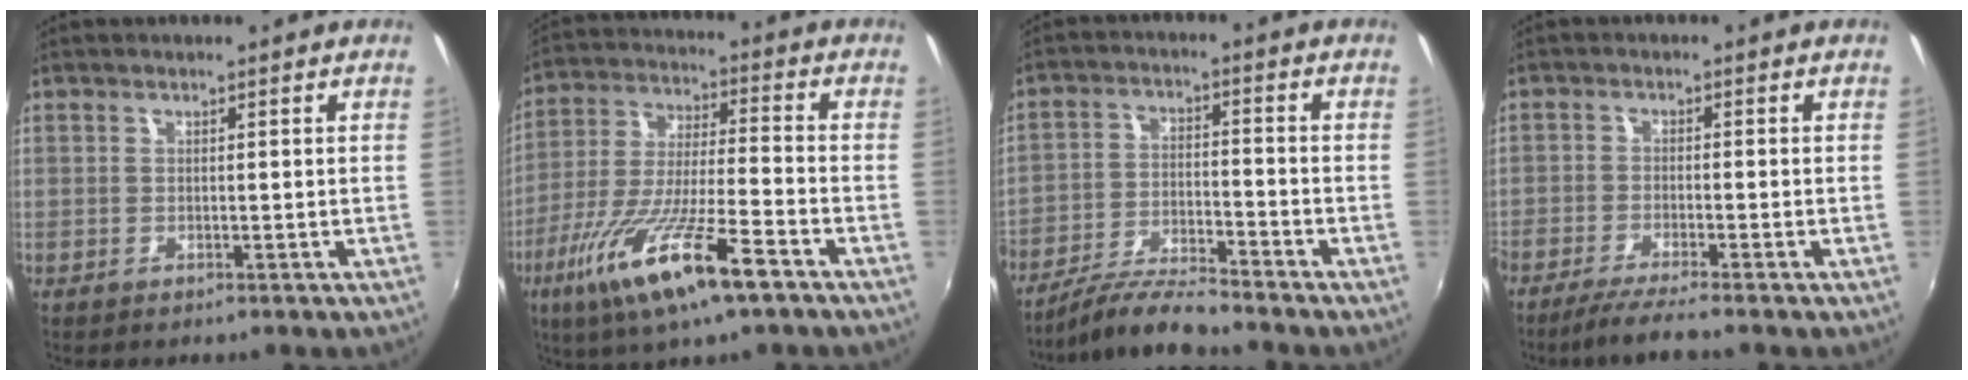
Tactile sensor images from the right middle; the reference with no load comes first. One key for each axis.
{"total": 17.8, "fx": -9.9, "fy": 2.9, "fz": 14.5, "tx": -0.289, "ty": -0.042, "tz": -0.179}
{"total": 9.5, "fx": -8.7, "fy": 0.2, "fz": 3.9, "tx": -0.083, "ty": -0.007, "tz": -0.164}
{"total": 6.1, "fx": -4.9, "fy": 0.1, "fz": 3.5, "tx": -0.088, "ty": -0.018, "tz": -0.088}